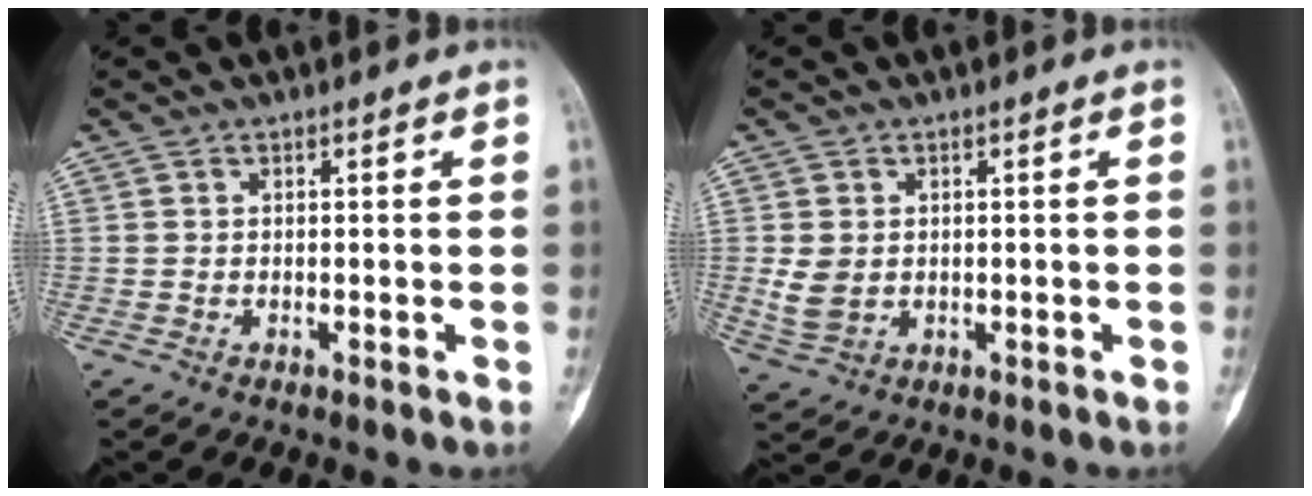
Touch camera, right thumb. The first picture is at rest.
{"total": 4.4, "force": [0.1, 3.4, 2.8], "torque": [-0.051, -0.002, 0.011]}